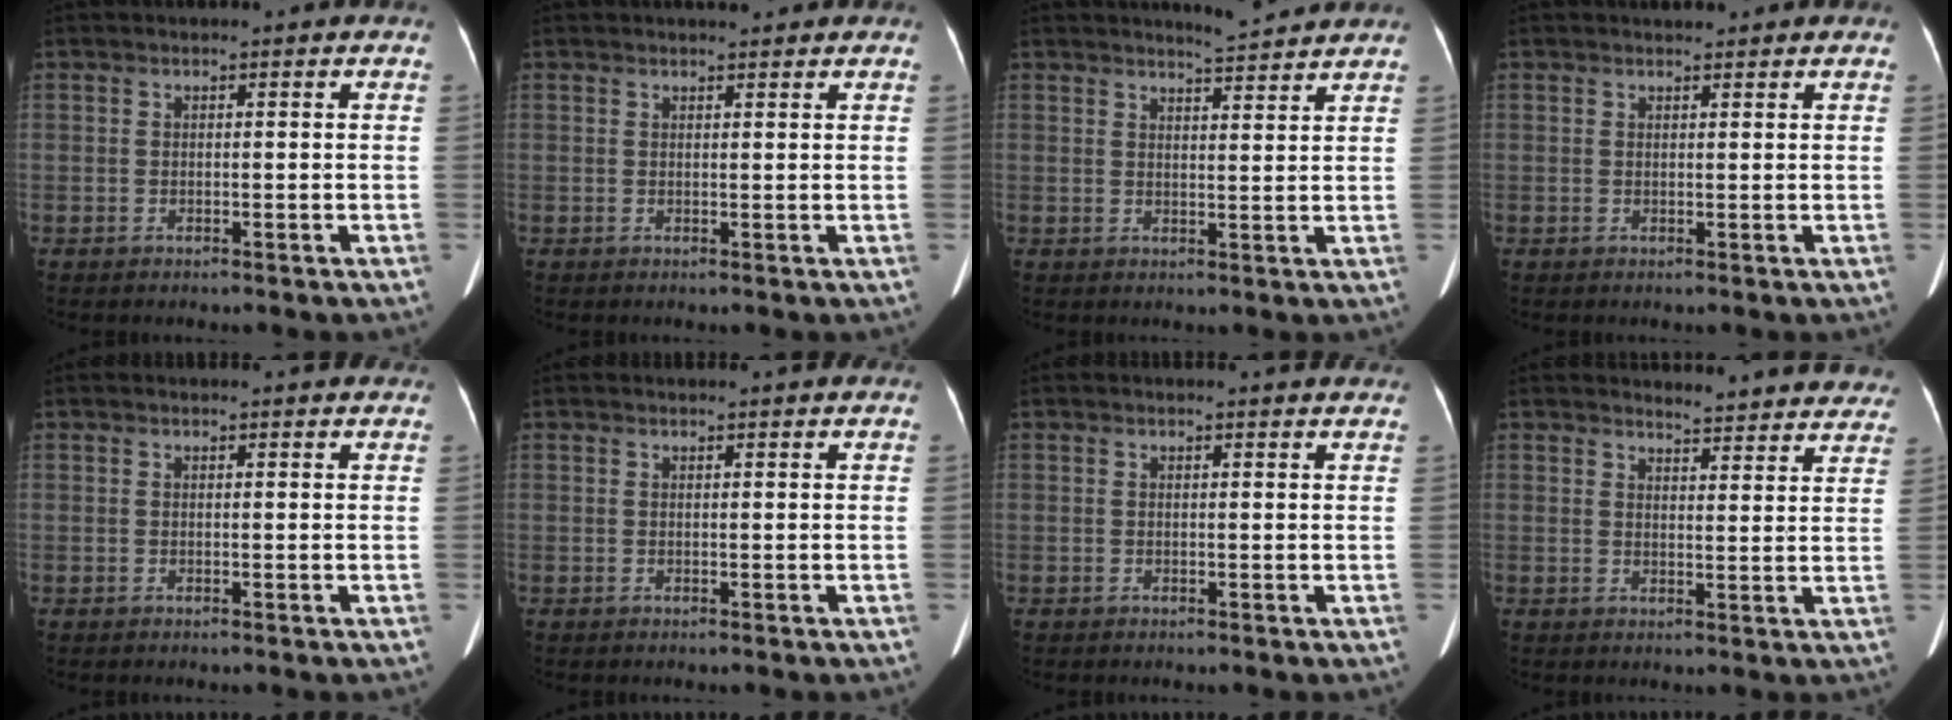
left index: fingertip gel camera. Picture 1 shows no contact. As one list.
[{"total": 2.4, "force": [2.1, 0.5, 1.0], "torque": [-0.014, 0.013, 0.031]}, {"total": 4.1, "force": [4.1, -0.2, 0.7], "torque": [-0.021, -0.002, 0.057]}, {"total": 1.5, "force": [1.3, 0.5, 0.5], "torque": [-0.010, 0.009, 0.020]}, {"total": 3.2, "force": [3.1, 0.4, 0.7], "torque": [-0.013, 0.010, 0.028]}, {"total": 2.3, "force": [2.2, -0.4, 0.7], "torque": [-0.015, 0.013, 0.029]}, {"total": 3.0, "force": [2.9, 0.0, 0.6], "torque": [-0.010, 0.000, 0.021]}, {"total": 13.4, "force": [13.0, 2.5, 2.2], "torque": [0.004, -0.036, 0.125]}]